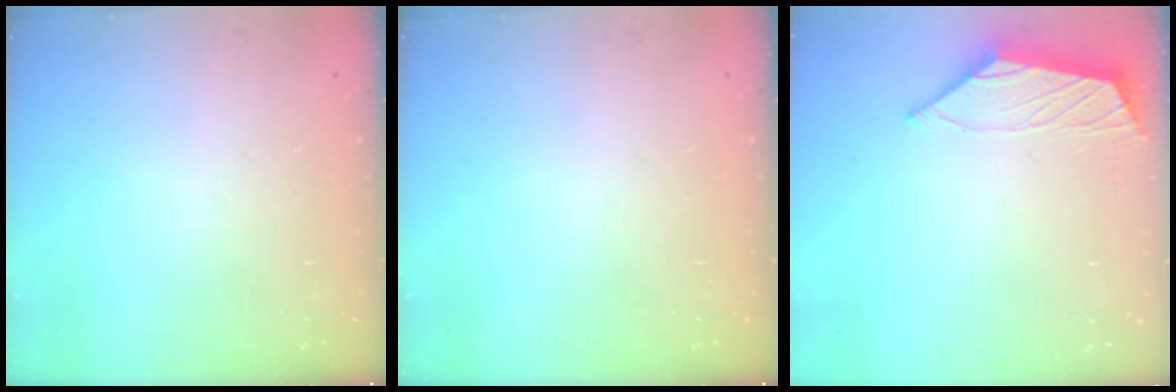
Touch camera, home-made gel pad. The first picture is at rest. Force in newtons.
{"total": 0.0}
{"total": 2.4, "press": 2.4, "slide": 0.5}